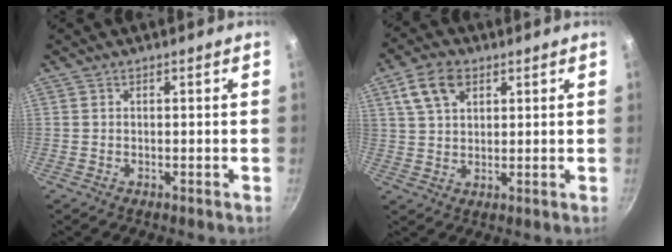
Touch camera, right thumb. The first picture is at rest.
{"total": 8.1, "force": [3.8, 5.1, 5.1], "torque": [-0.085, 0.002, 0.070]}